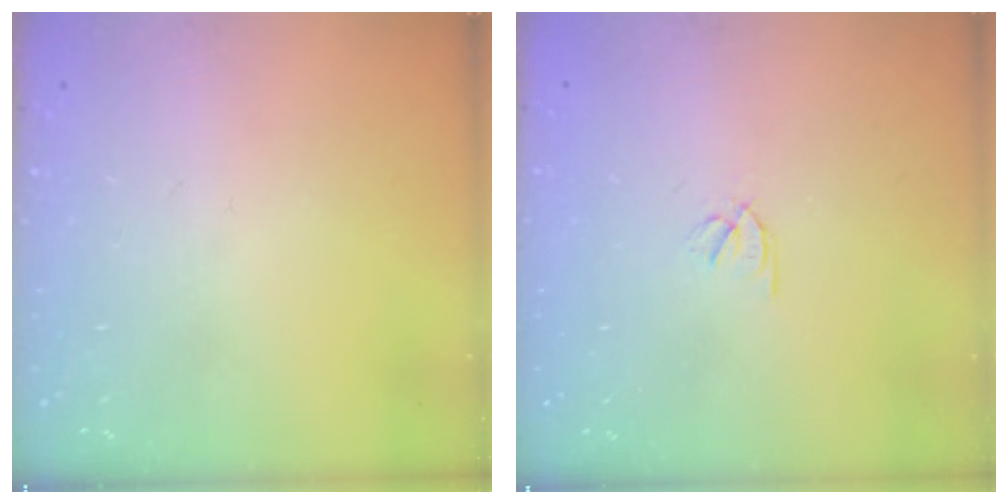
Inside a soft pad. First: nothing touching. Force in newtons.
{"total": 2.1, "press": 2.1, "slide": 0.4}